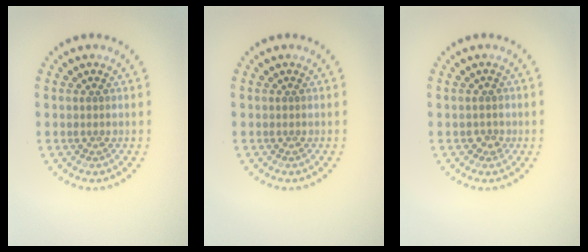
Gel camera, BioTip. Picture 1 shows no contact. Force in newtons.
{"total": 0.0}
{"total": 0.9, "press": 0.8, "slide": 0.5}